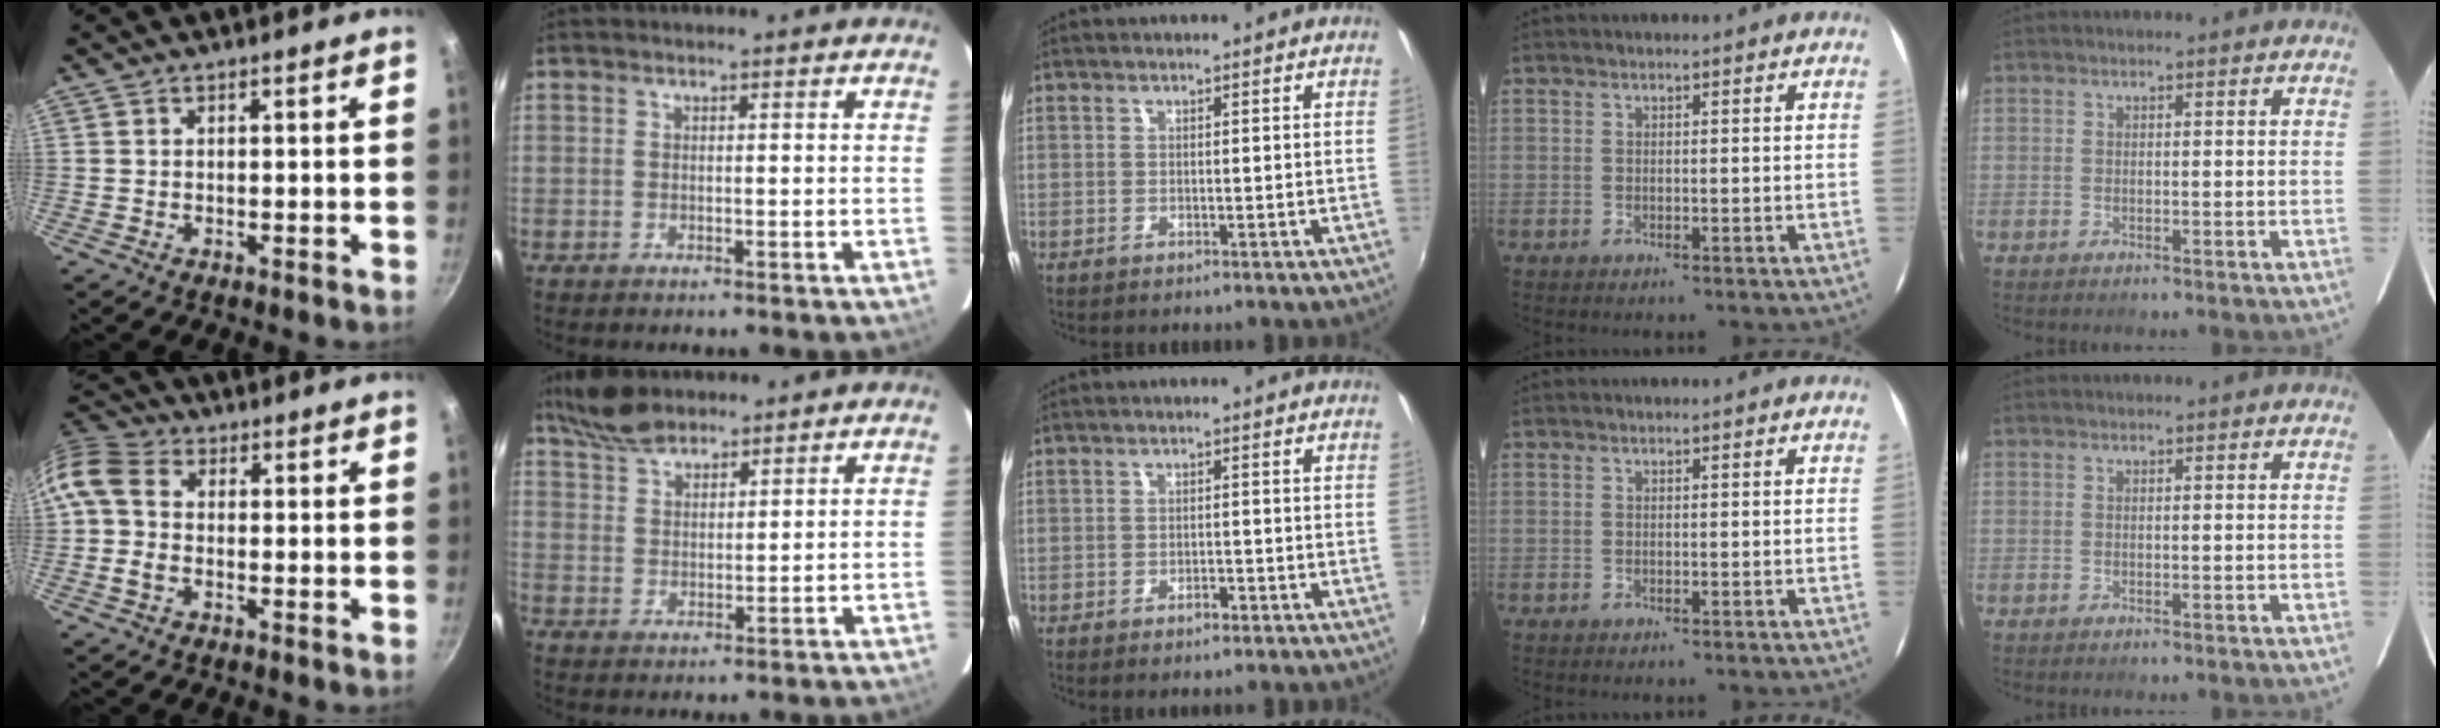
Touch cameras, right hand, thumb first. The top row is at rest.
{"thumb": {"total": 9.2, "force": [-0.1, 6.6, 6.3], "torque": [-0.136, 0.025, -0.020]}, "index": {"total": 7.7, "force": [6.4, 2.7, 3.2], "torque": [-0.070, 0.021, 0.122]}, "middle": {"total": 2.1, "force": [-1.5, 0.8, 1.2], "torque": [-0.023, 0.000, -0.022]}}